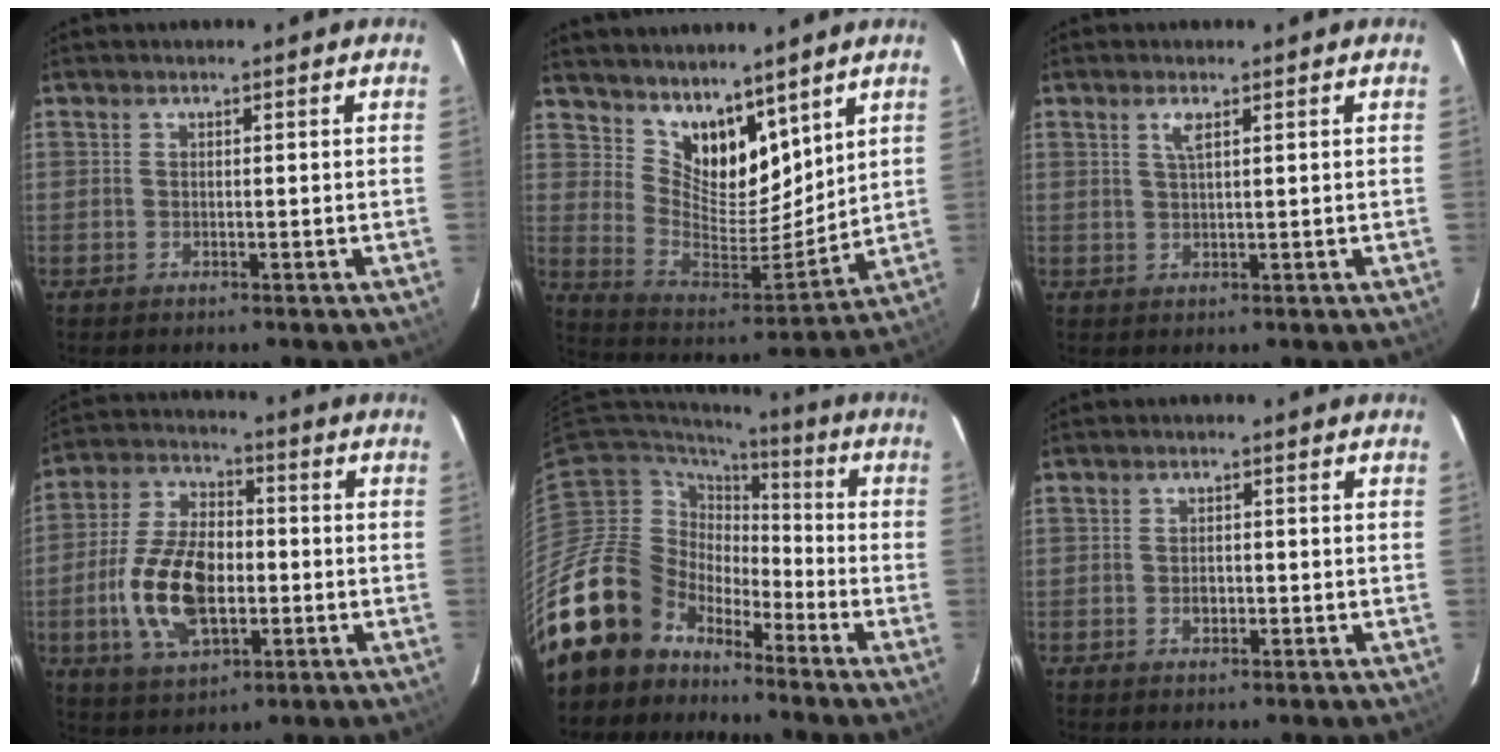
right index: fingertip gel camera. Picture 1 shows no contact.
{"total": 13.7, "force": [10.3, 6.9, 5.8], "torque": [-0.112, -0.004, 0.201]}
{"total": 2.0, "force": [1.1, 0.4, 1.7], "torque": [-0.034, 0.002, 0.020]}
{"total": 15.8, "force": [-3.4, 8.9, 12.6], "torque": [-0.259, 0.006, -0.053]}
{"total": 20.2, "force": [-13.1, 13.8, 6.6], "torque": [-0.154, 0.029, -0.228]}
{"total": 1.9, "force": [-0.6, 1.4, 1.1], "torque": [-0.018, 0.002, -0.010]}